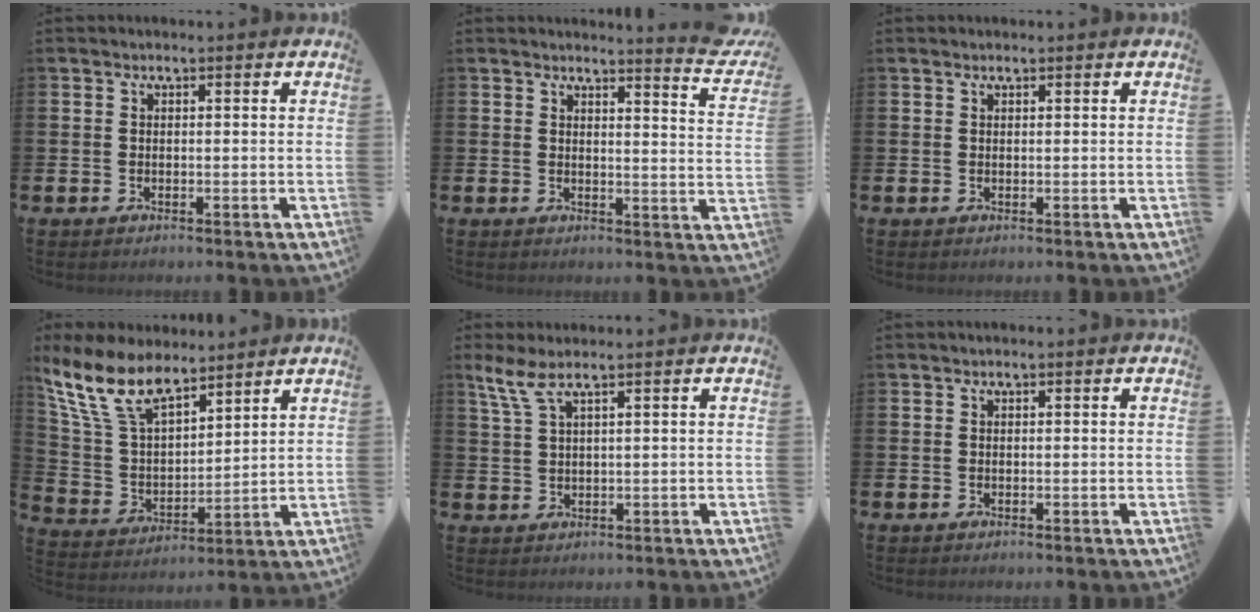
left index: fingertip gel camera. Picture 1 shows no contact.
{"total": 3.5, "force": [3.5, -0.1, 0.7], "torque": [0.008, -0.044, 0.051]}
{"total": 0.6, "force": [0.6, 0.2, 0.1], "torque": [-0.002, 0.002, 0.011]}
{"total": 10.7, "force": [8.5, 4.4, 4.7], "torque": [-0.134, -0.030, 0.162]}
{"total": 3.6, "force": [2.3, 0.5, 2.8], "torque": [-0.064, 0.002, 0.041]}
{"total": 0.0}